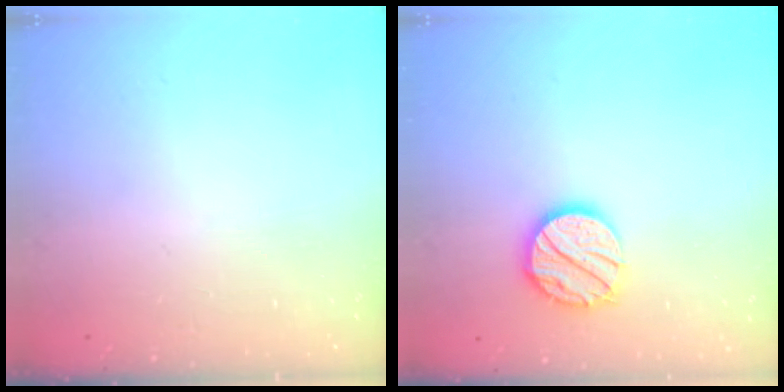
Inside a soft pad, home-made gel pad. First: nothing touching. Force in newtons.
{"total": 12.6, "press": 12.5, "slide": 0.8}